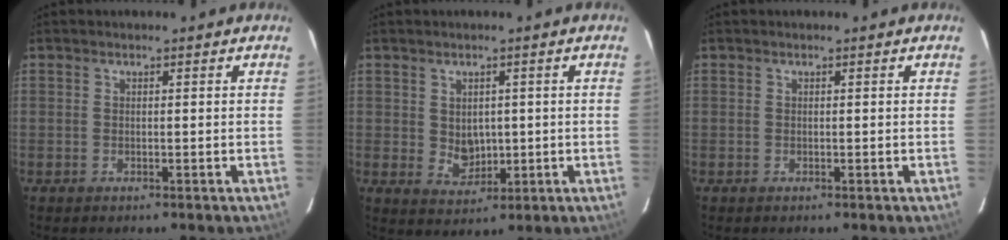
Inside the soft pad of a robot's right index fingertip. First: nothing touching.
{"total": 4.2, "force": [0.5, 3.6, 2.2], "torque": [-0.038, 0.001, 0.019]}
{"total": 0.0}